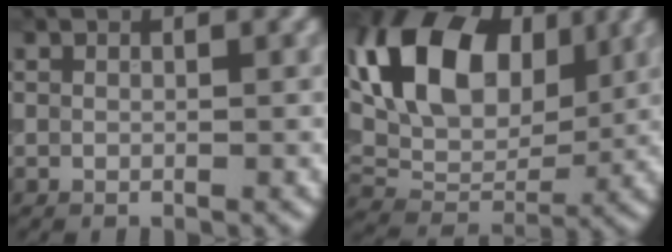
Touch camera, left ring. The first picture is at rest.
{"total": 12.0, "force": [3.6, 7.8, 8.4], "torque": [-0.156, 0.008, 0.056]}